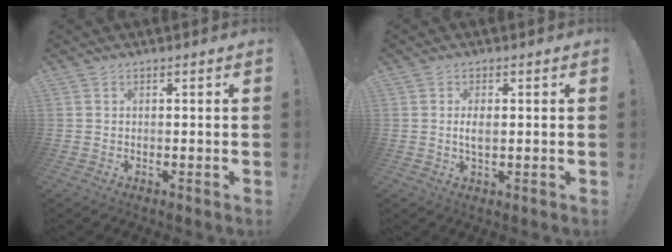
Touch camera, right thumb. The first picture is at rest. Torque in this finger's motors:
{"motor_torque": [-0.09, 0.07, -0.02, 0.06, 0.07]}